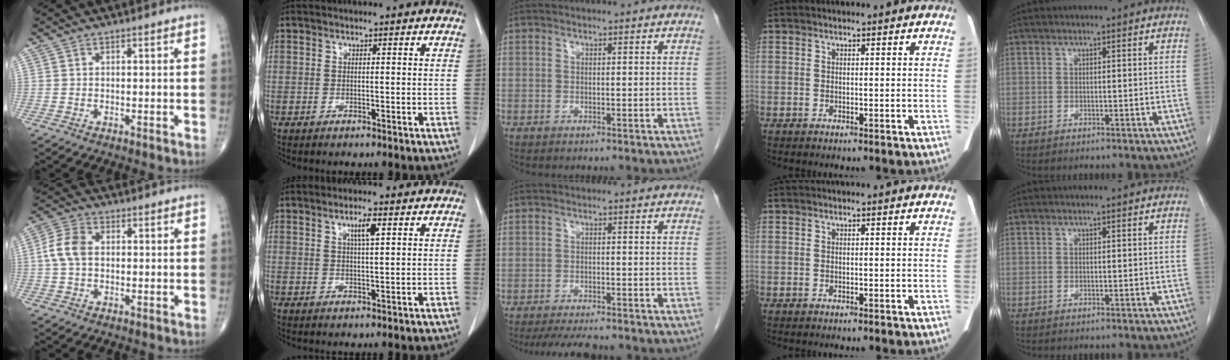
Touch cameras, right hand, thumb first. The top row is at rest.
{"thumb": {"total": 6.0, "force": [0.3, 4.0, 4.5], "torque": [-0.098, 0.015, -0.001]}, "index": {"total": 3.0, "force": [1.3, 0.2, 2.7], "torque": [-0.047, -0.001, 0.021]}, "middle": {"total": 6.9, "force": [-6.0, 0.9, 3.2], "torque": [-0.045, -0.015, -0.092]}}